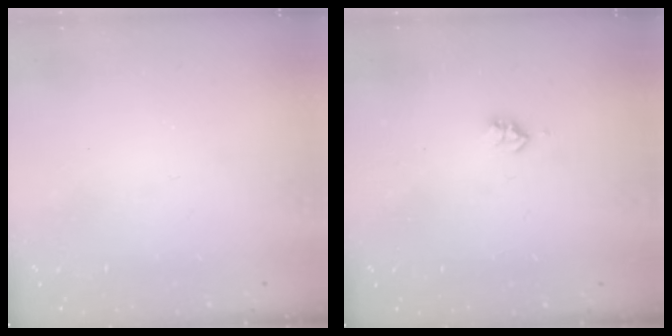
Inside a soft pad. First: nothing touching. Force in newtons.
{"total": 3.1, "press": 3.1, "slide": 0.4}